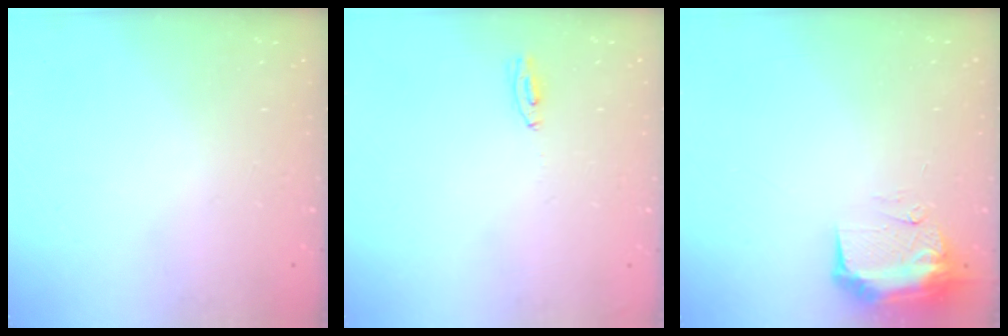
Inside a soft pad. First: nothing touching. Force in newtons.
{"total": 3.4, "press": 2.9, "slide": 1.7}
{"total": 9.2, "press": 9.1, "slide": 0.9}